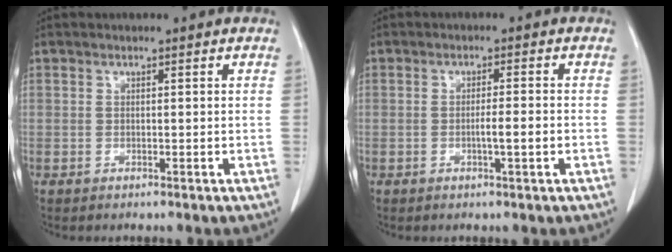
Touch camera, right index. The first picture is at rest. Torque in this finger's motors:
{"motor_torque": [0.72, -0.42, 0.34, 0.06]}